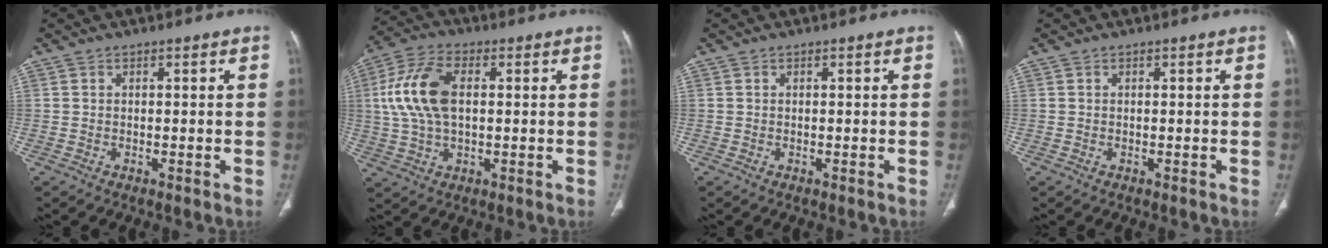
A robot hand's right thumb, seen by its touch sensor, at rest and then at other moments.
{"total": 12.4, "force": [1.6, 6.9, 10.2], "torque": [-0.217, 0.016, 0.030]}
{"total": 0.0}
{"total": 0.0}